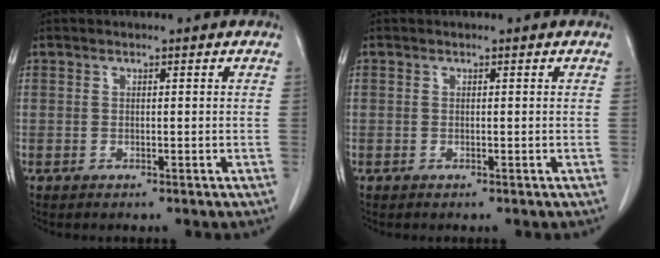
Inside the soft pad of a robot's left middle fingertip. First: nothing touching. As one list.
[{"total": 0.0}]